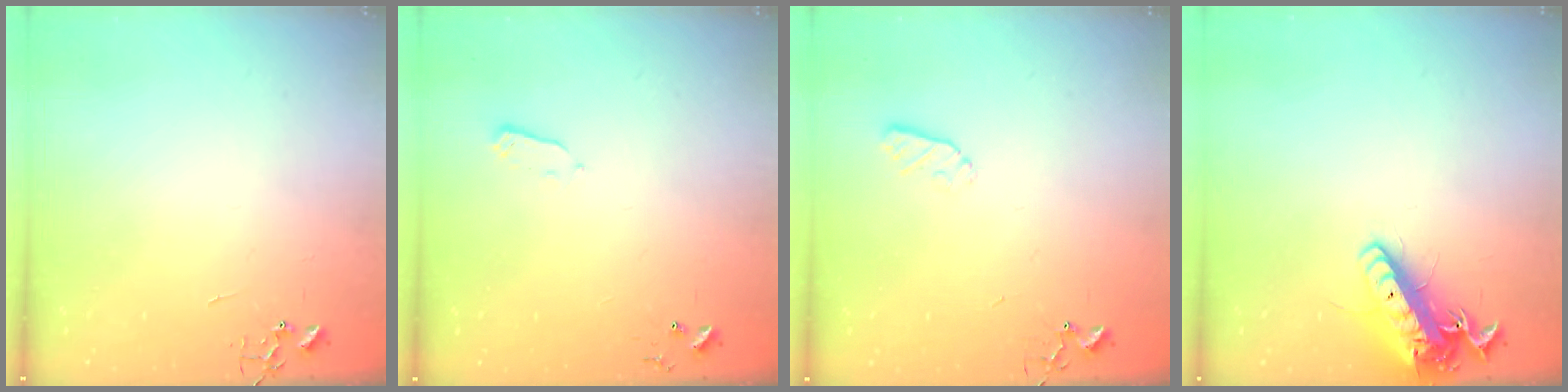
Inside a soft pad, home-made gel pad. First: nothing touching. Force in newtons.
{"total": 2.7, "press": 2.6, "slide": 0.4}
{"total": 5.0, "press": 4.9, "slide": 0.9}
{"total": 16.0, "press": 15.7, "slide": 3.1}